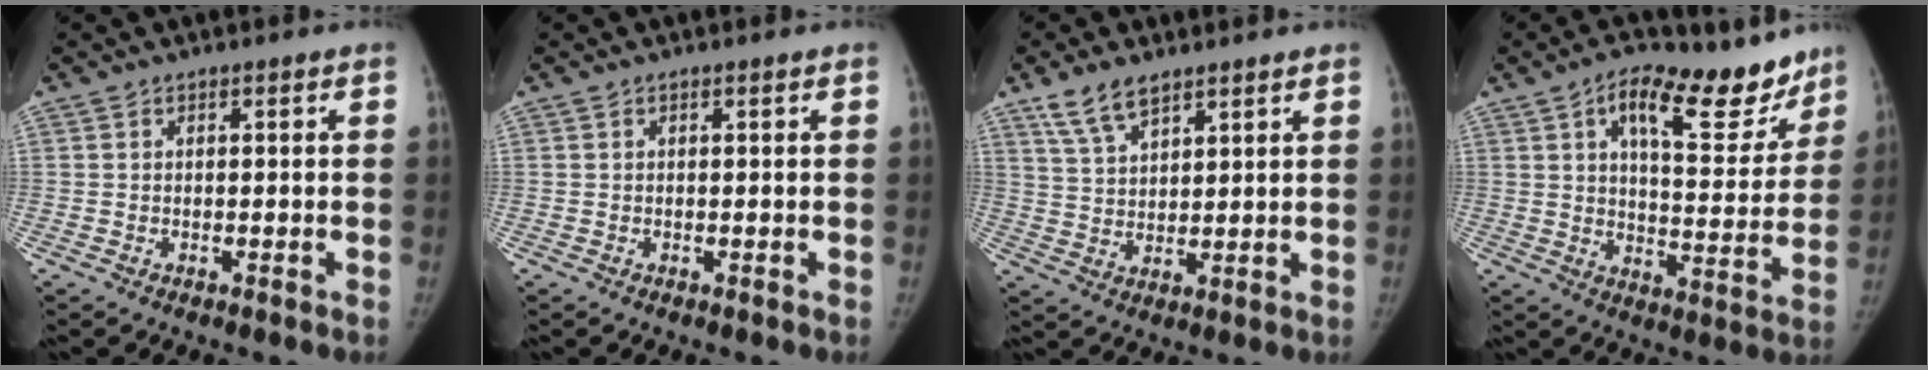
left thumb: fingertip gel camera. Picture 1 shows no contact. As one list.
[{"total": 0.0}, {"total": 7.2, "force": [5.2, 3.0, 4.0], "torque": [-0.063, -0.021, 0.105]}, {"total": 18.1, "force": [11.6, 8.0, 11.5], "torque": [-0.106, -0.046, 0.171]}]